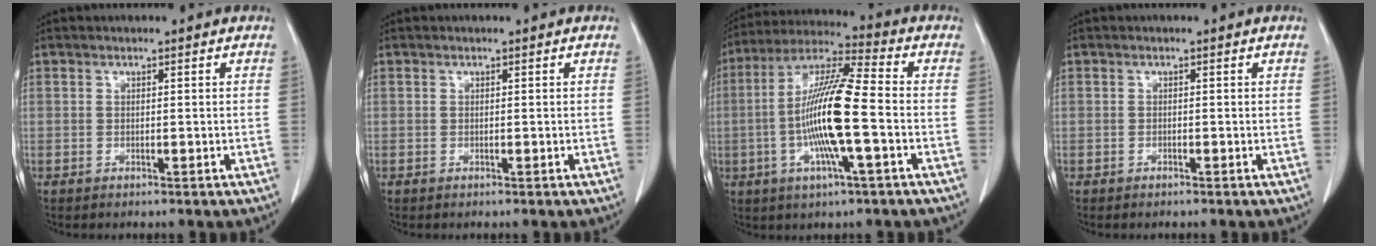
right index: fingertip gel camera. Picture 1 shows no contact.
{"total": 0.0}
{"total": 14.6, "force": [-2.5, 0.8, 14.4], "torque": [-0.278, 0.002, -0.052]}
{"total": 0.0}